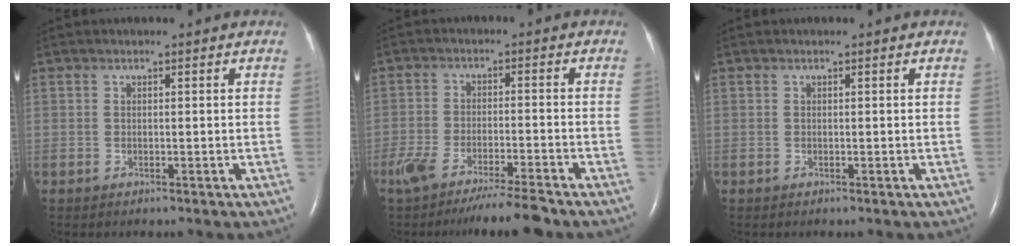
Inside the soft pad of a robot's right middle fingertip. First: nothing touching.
{"total": 10.3, "force": [-8.7, 0.0, 5.5], "torque": [-0.086, -0.022, -0.142]}
{"total": 0.0}